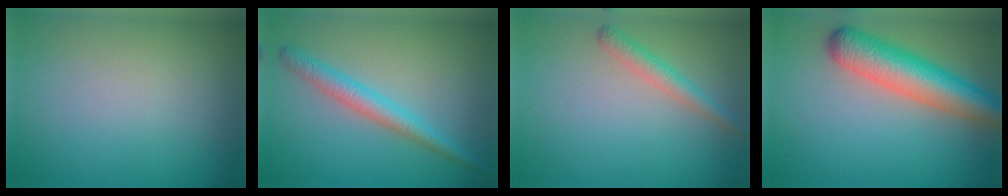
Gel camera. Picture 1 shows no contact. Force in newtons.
{"total": 2.9, "press": 2.9, "slide": 0.0}
{"total": 2.0, "press": 2.0, "slide": 0.1}
{"total": 6.6, "press": 6.6, "slide": 0.3}